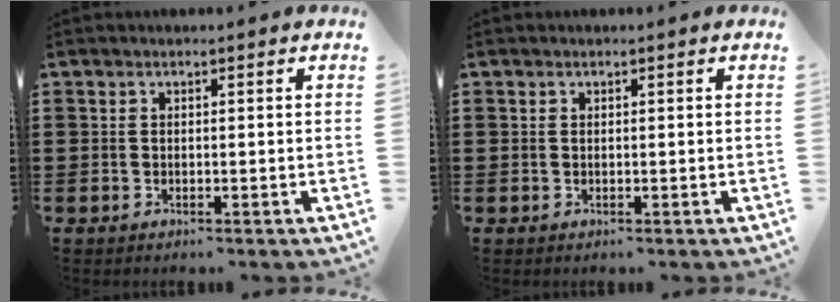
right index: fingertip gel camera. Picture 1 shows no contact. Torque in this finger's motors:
{"motor_torque": [-0.01, 0.51, 0.01, 0.01]}